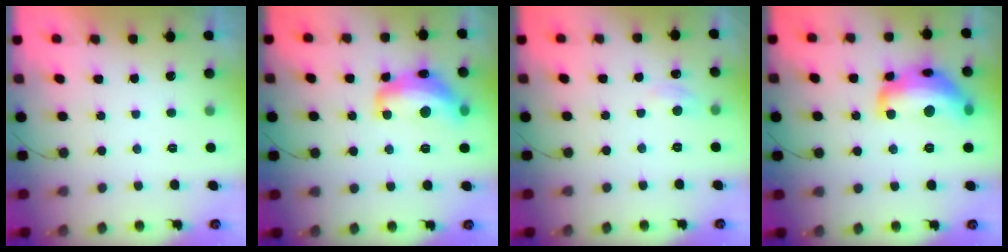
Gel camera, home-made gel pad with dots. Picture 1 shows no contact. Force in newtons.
{"total": 14.4, "press": 14.3, "slide": 1.1}
{"total": 5.5, "press": 5.5, "slide": 0.7}
{"total": 17.3, "press": 17.3, "slide": 1.2}